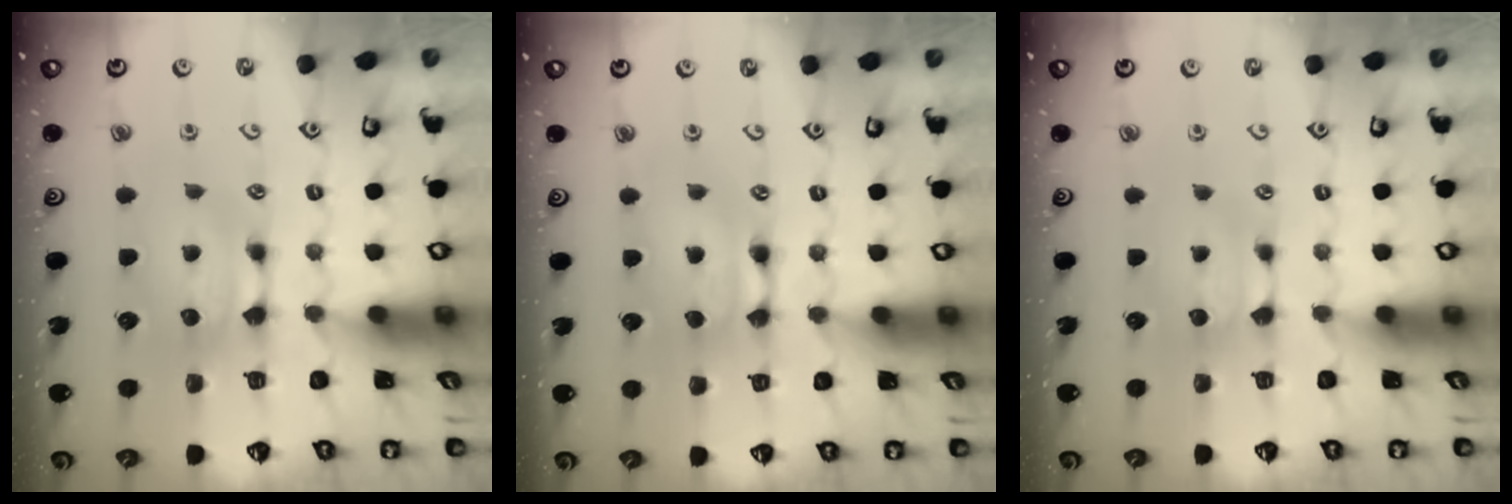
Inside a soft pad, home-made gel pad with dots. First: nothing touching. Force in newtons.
{"total": 1.6, "press": 1.5, "slide": 0.1}
{"total": 0.9, "press": 0.8, "slide": 0.3}